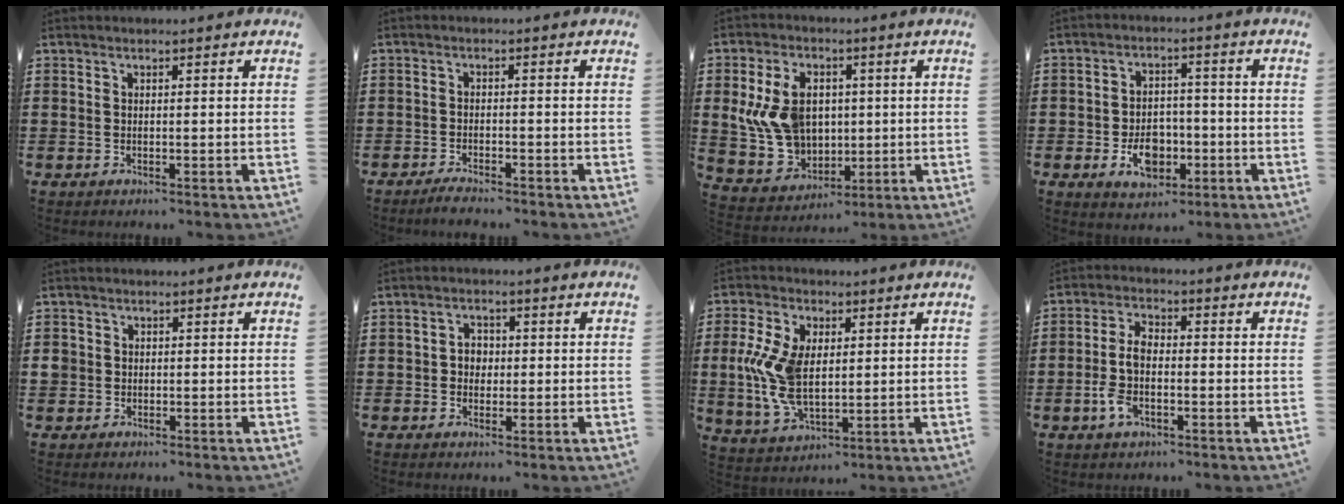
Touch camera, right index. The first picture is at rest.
{"total": 1.8, "force": [-1.7, 0.0, 0.3], "torque": [-0.010, 0.000, -0.033]}
{"total": 10.9, "force": [1.5, 8.3, 7.0], "torque": [-0.182, 0.016, 0.029]}
{"total": 6.4, "force": [-2.1, 4.5, 4.1], "torque": [-0.056, -0.001, -0.042]}
{"total": 1.7, "force": [-0.1, 1.7, 0.4], "torque": [-0.014, 0.006, -0.003]}
{"total": 2.4, "force": [-0.2, 2.0, 1.2], "torque": [-0.029, 0.009, -0.008]}
{"total": 10.2, "force": [1.0, 6.4, 7.9], "torque": [-0.200, 0.001, 0.011]}
{"total": 5.7, "force": [-1.4, 2.9, 4.7], "torque": [-0.113, 0.001, -0.034]}